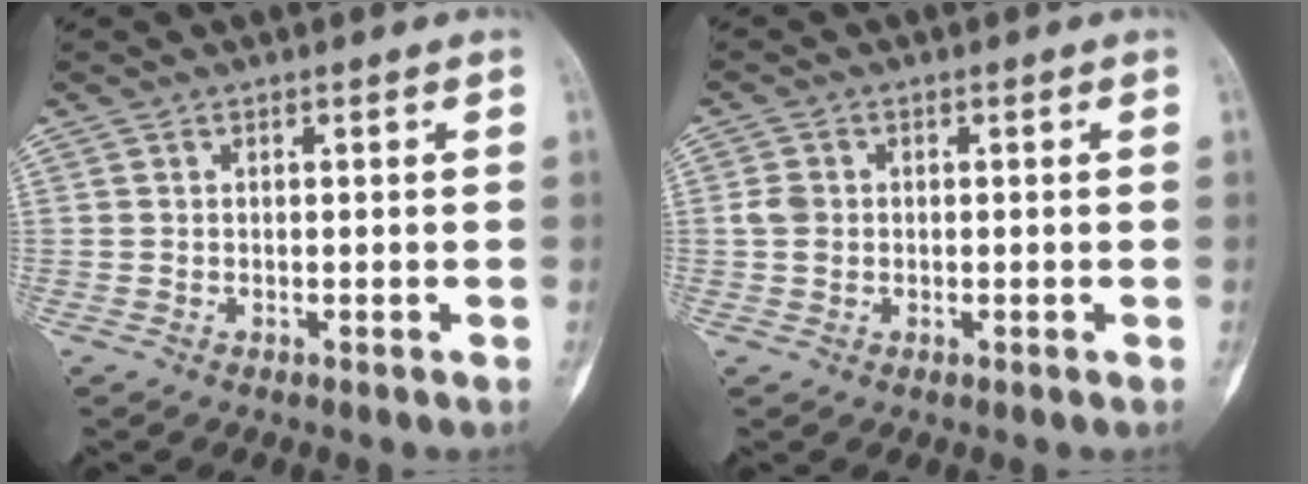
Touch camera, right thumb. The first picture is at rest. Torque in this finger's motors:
{"motor_torque": [0.64, 0.51, 0.65, 0.04, 0.04]}